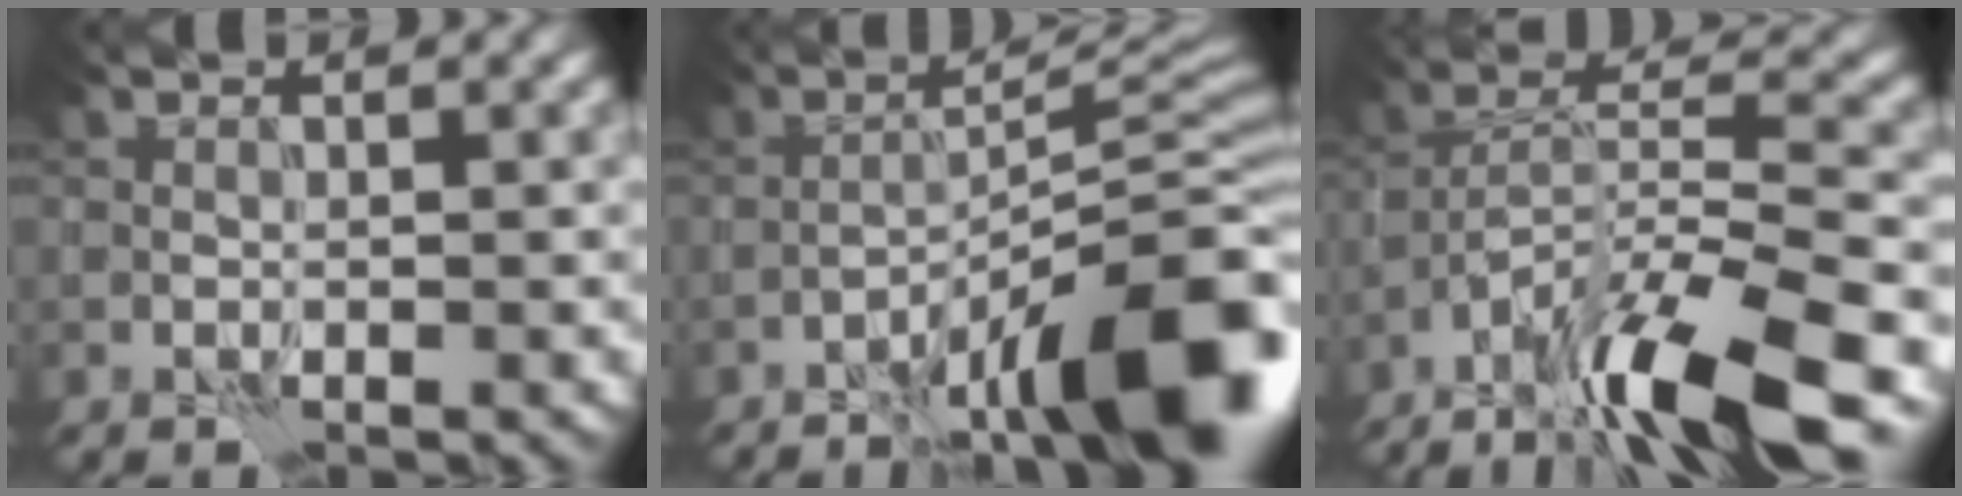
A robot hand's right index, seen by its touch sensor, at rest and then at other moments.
{"total": 13.1, "force": [-7.9, 3.0, 10.0], "torque": [-0.143, 0.011, -0.126]}
{"total": 10.7, "force": [-7.5, 1.8, 7.4], "torque": [-0.128, 0.010, -0.138]}